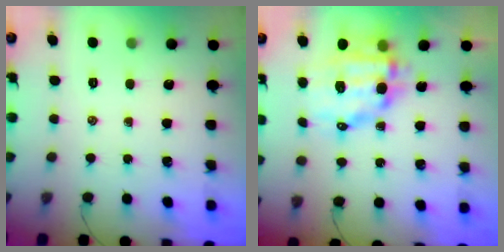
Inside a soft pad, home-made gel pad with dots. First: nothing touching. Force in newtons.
{"total": 12.2, "press": 11.9, "slide": 2.5}